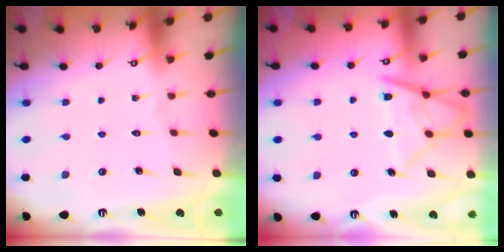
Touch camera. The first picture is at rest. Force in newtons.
{"total": 13.1, "press": 13.0, "slide": 1.5}